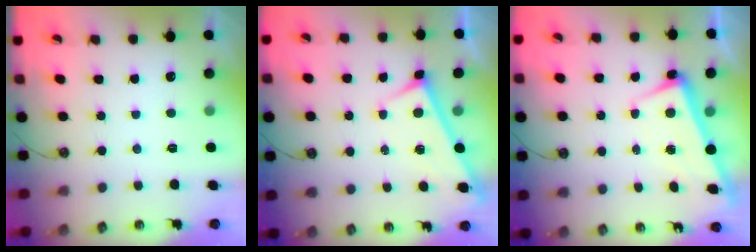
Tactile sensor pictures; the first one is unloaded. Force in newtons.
{"total": 2.9, "press": 2.9, "slide": 0.3}
{"total": 2.4, "press": 2.3, "slide": 0.7}